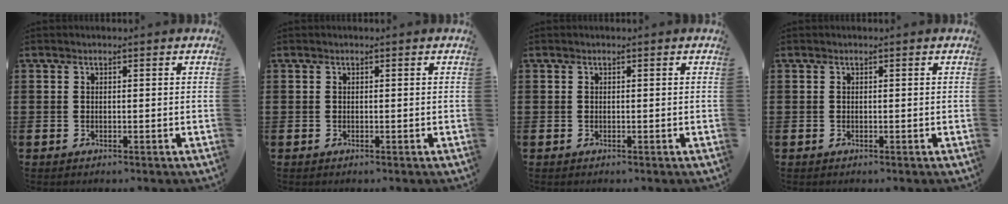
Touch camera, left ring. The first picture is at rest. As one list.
[{"total": 0.0}, {"total": 0.0}, {"total": 0.0}]